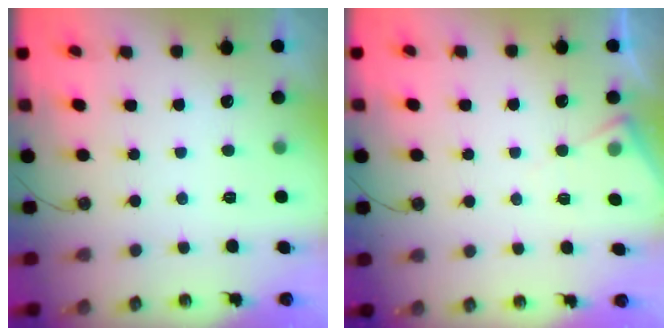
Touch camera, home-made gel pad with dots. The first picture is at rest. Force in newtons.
{"total": 6.0, "press": 5.9, "slide": 0.8}